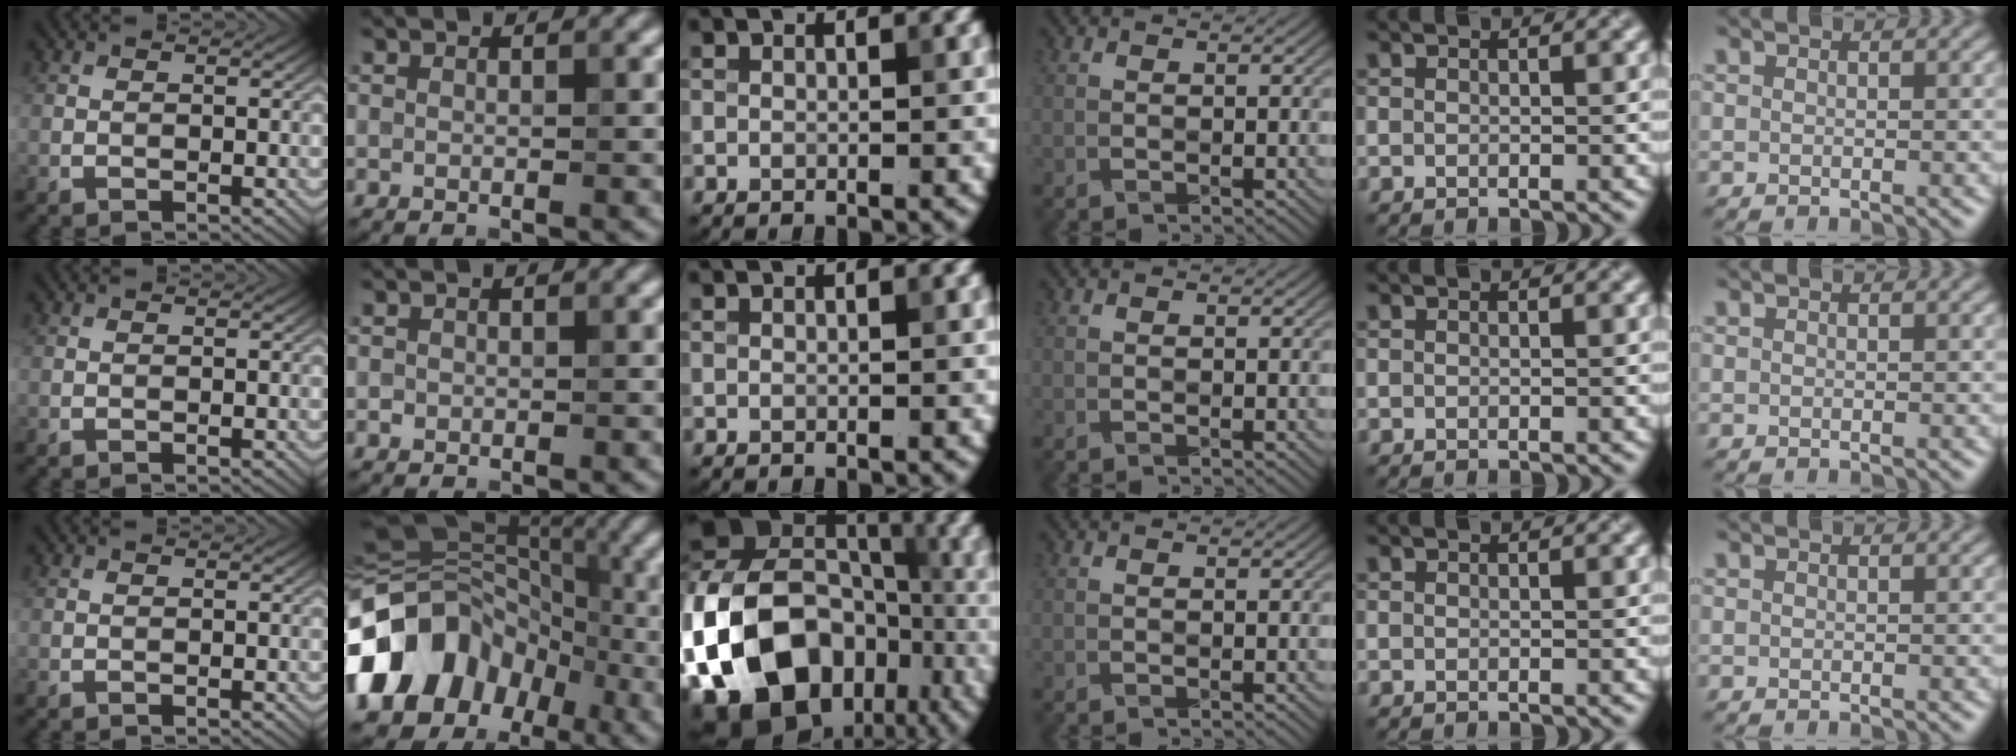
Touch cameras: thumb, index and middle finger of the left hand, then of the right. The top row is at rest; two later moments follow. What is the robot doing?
{"motion": "fold", "object": "canvas paper"}